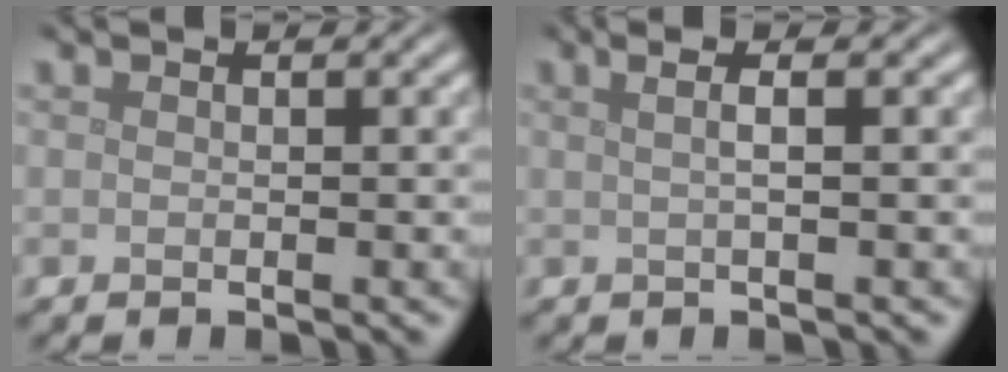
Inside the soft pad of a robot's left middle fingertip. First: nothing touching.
{"total": 3.2, "force": [1.1, 1.4, 2.6], "torque": [-0.023, 0.014, -0.011]}